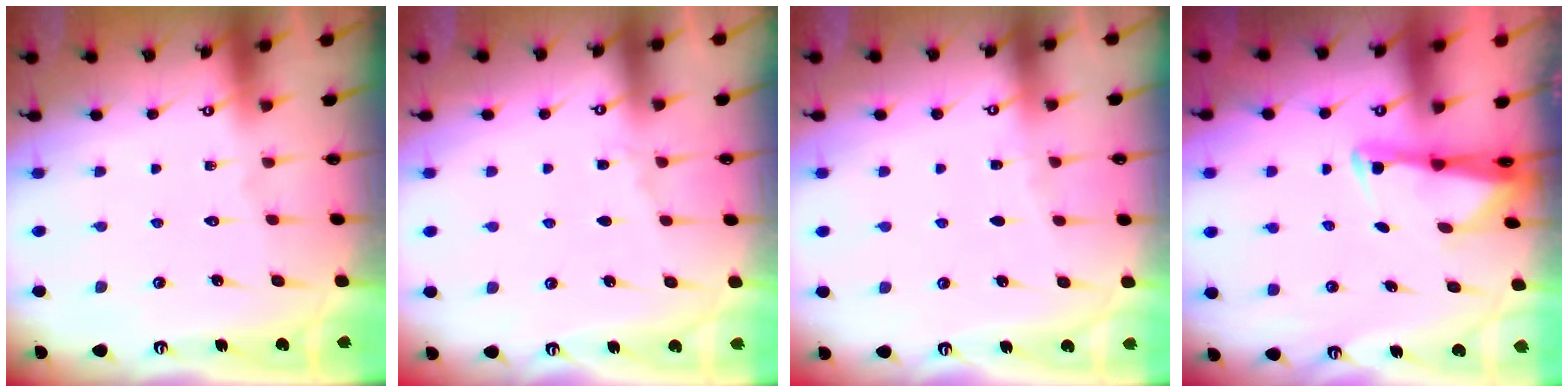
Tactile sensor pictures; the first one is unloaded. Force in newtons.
{"total": 3.2, "press": 3.2, "slide": 0.5}
{"total": 2.1, "press": 2.1, "slide": 0.3}
{"total": 2.7, "press": 2.7, "slide": 0.5}